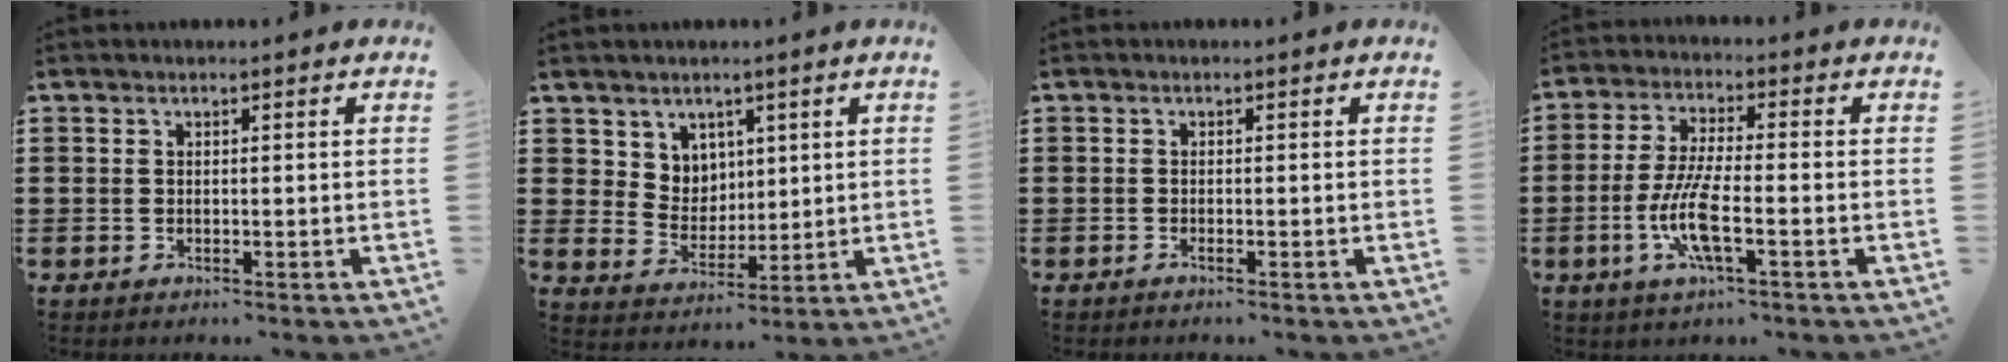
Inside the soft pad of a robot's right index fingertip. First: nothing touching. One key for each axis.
{"total": 6.5, "fx": 4.0, "fy": 5.1, "fz": 0.0, "tx": -0.038, "ty": -0.009, "tz": 0.080}
{"total": 0.6, "fx": -0.5, "fy": -0.1, "fz": 0.3, "tx": -0.006, "ty": -0.003, "tz": -0.011}
{"total": 8.4, "fx": -2.7, "fy": 1.9, "fz": 7.7, "tx": -0.167, "ty": -0.014, "tz": -0.055}